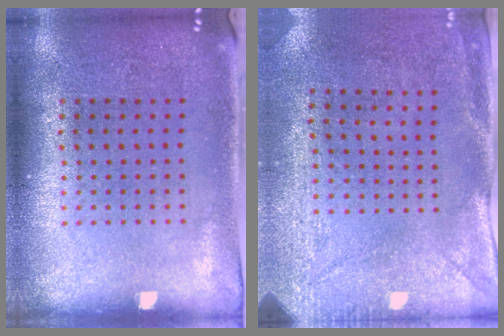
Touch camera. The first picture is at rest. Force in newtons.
{"total": 2.9, "press": 2.3, "slide": 1.8}